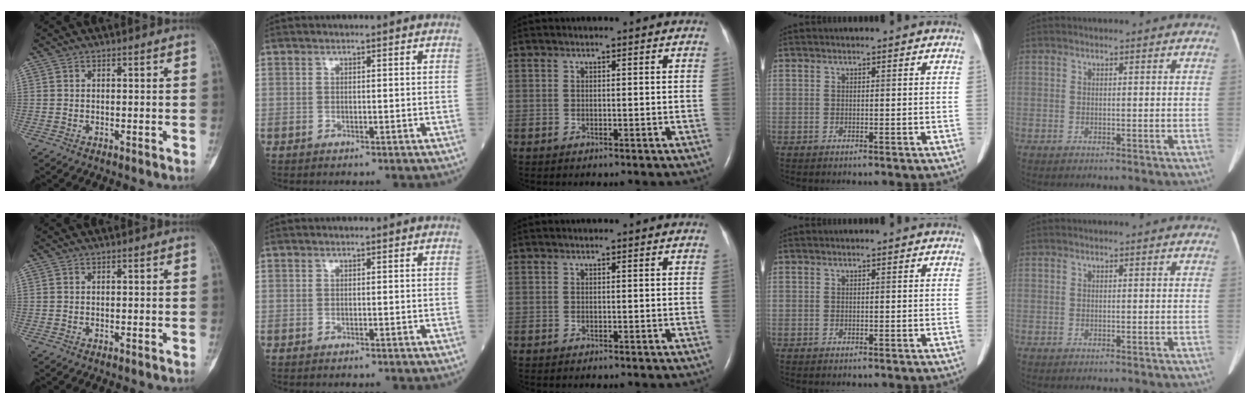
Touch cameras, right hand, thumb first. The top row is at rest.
{}